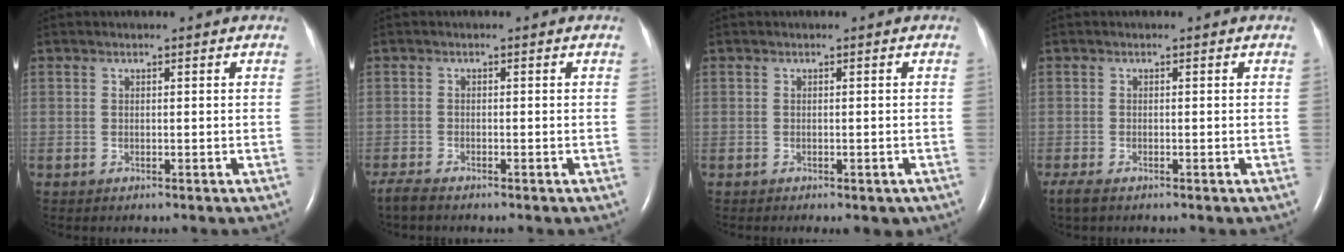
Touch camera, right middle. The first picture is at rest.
{"total": 2.1, "force": [-1.8, 0.3, 1.0], "torque": [-0.029, -0.008, -0.034]}
{"total": 2.4, "force": [-1.5, 1.0, 1.4], "torque": [-0.016, -0.004, -0.013]}
{"total": 2.5, "force": [-1.8, 0.8, 1.6], "torque": [-0.039, -0.010, -0.029]}